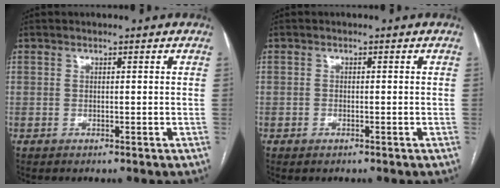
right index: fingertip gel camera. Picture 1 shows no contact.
{"total": 0.7, "force": [-0.5, 0.4, 0.3], "torque": [-0.010, 0.000, -0.005]}